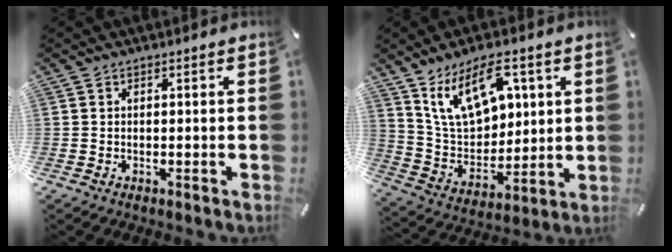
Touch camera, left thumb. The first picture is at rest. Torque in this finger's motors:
{"motor_torque": [2.22, 2.28, 1.78, -0.99, 0.18]}